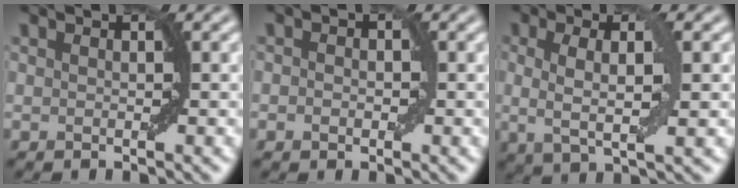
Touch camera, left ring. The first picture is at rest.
{"total": 1.2, "force": [-0.2, 0.9, 0.8], "torque": [-0.006, 0.004, -0.005]}
{"total": 4.0, "force": [0.4, 1.1, 3.9], "torque": [-0.075, 0.000, 0.008]}